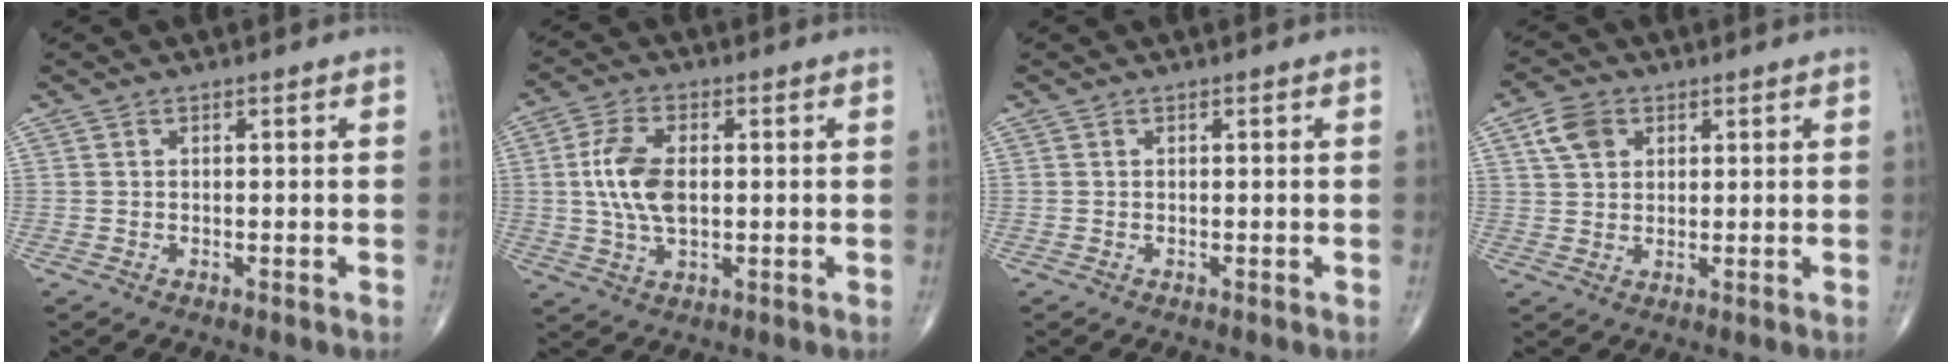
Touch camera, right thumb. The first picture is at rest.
{"total": 9.3, "force": [0.6, 5.0, 7.8], "torque": [-0.159, 0.001, 0.013]}
{"total": 0.0}
{"total": 5.7, "force": [2.3, 4.2, 3.0], "torque": [-0.043, 0.000, 0.041]}